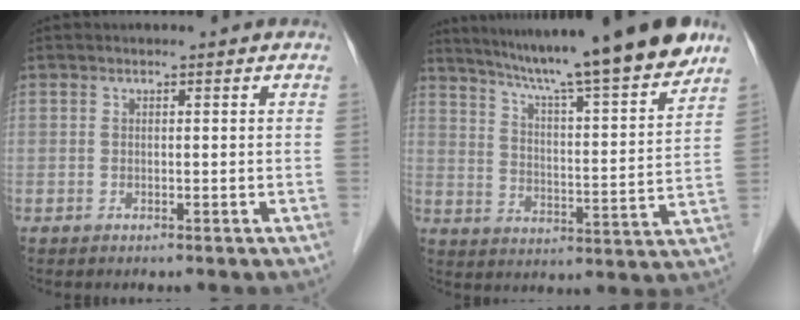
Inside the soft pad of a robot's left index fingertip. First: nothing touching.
{"total": 20.0, "force": [16.8, -0.2, 11.0], "torque": [-0.171, -0.014, 0.245]}